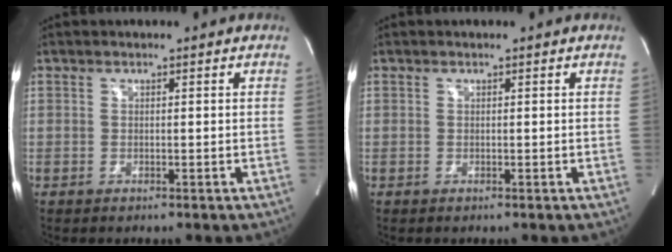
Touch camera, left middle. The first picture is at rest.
{"total": 0.0}